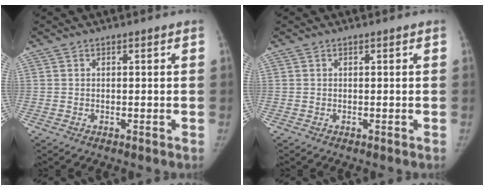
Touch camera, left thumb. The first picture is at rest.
{"total": 0.0}